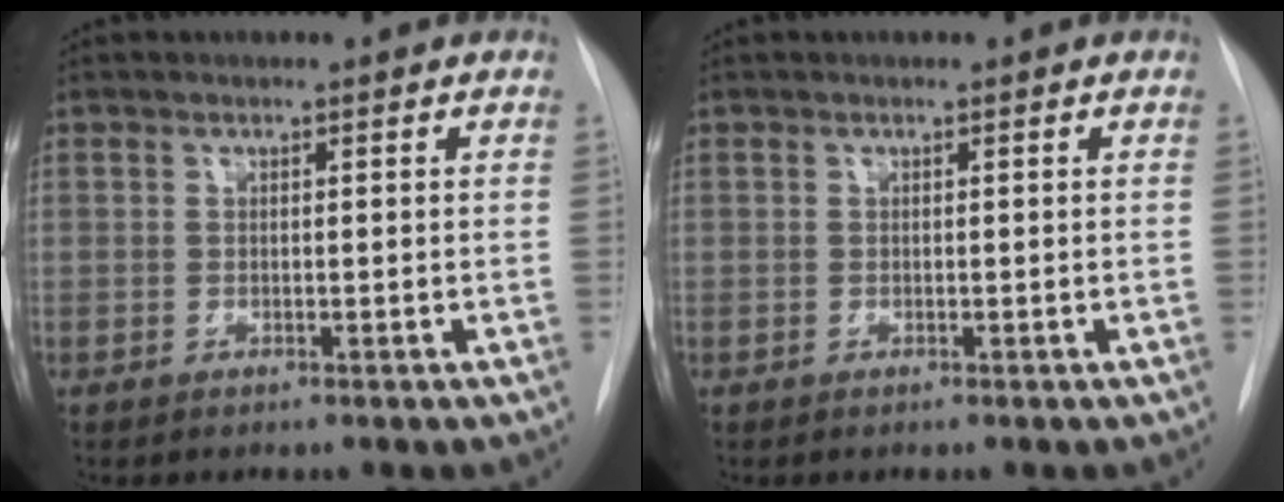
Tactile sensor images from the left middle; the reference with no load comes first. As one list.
[{"total": 0.0}]